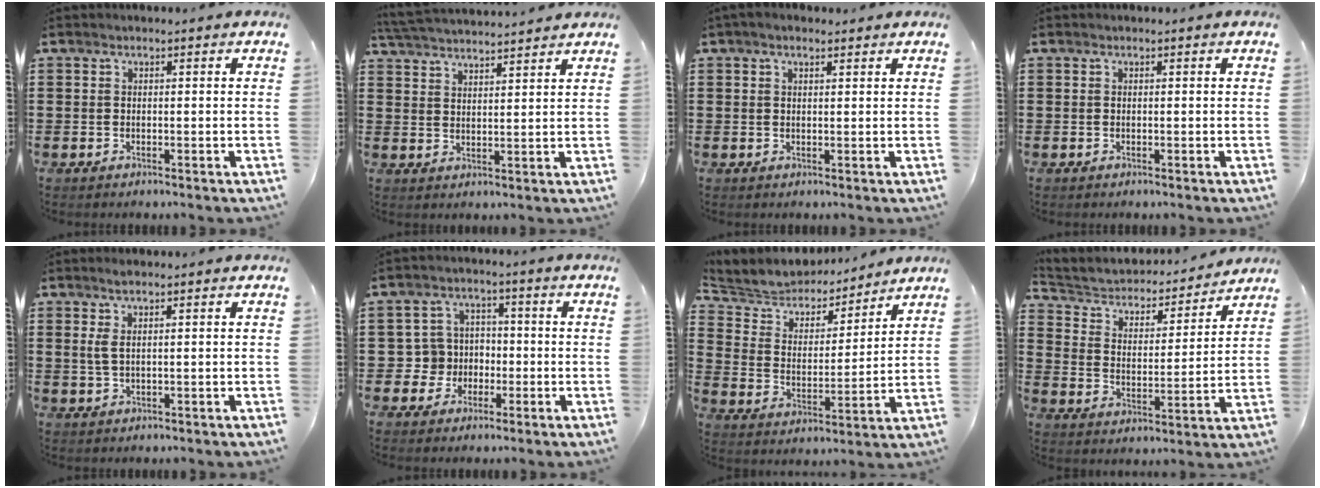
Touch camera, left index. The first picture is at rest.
{"total": 4.1, "force": [4.0, -0.2, 0.6], "torque": [-0.027, -0.020, 0.072]}
{"total": 1.5, "force": [1.1, 0.4, 0.9], "torque": [-0.019, 0.003, 0.020]}
{"total": 0.0}
{"total": 2.5, "force": [0.9, 0.7, 2.2], "torque": [-0.052, 0.001, 0.012]}
{"total": 5.5, "force": [-0.9, 5.3, 1.2], "torque": [-0.050, 0.010, -0.017]}
{"total": 5.5, "force": [5.3, 1.4, 0.2], "torque": [-0.041, -0.040, 0.087]}
{"total": 3.8, "force": [3.4, 1.5, 0.8], "torque": [-0.039, -0.026, 0.050]}